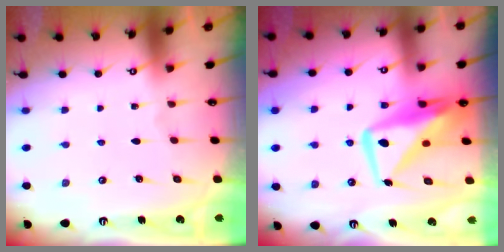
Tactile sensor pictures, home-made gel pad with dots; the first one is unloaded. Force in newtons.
{"total": 12.9, "press": 12.8, "slide": 1.5}